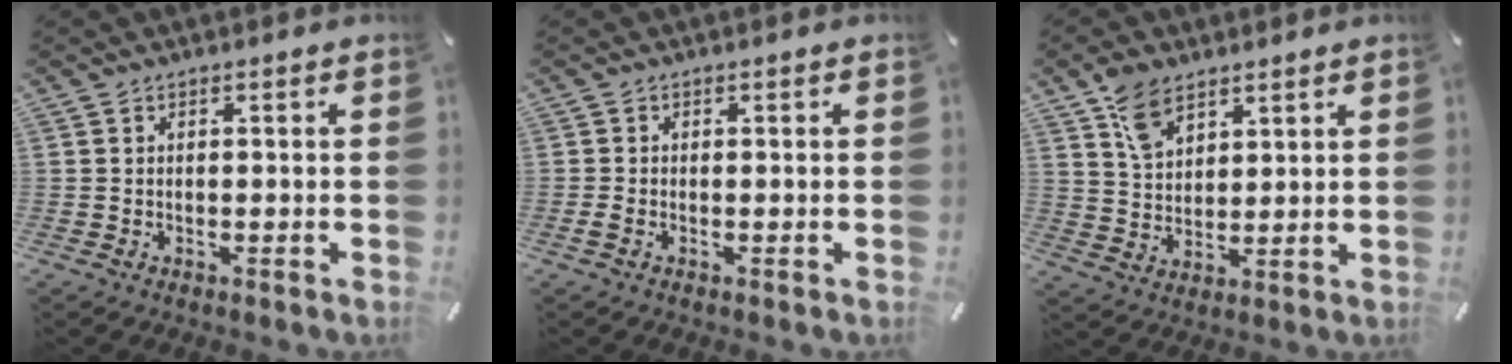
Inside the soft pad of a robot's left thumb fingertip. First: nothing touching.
{"total": 1.2, "force": [-0.3, 0.5, 1.0], "torque": [-0.017, -0.001, -0.006]}
{"total": 7.8, "force": [5.1, 4.9, 3.3], "torque": [-0.066, -0.011, 0.097]}